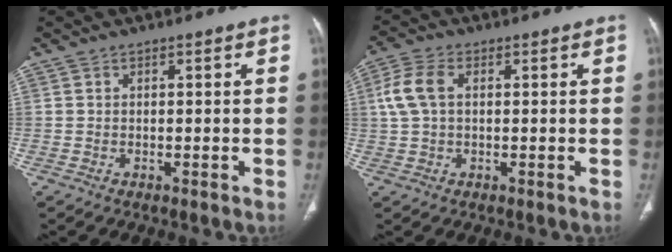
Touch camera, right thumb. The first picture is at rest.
{"total": 6.2, "force": [1.1, 3.8, 4.8], "torque": [-0.118, 0.016, 0.022]}